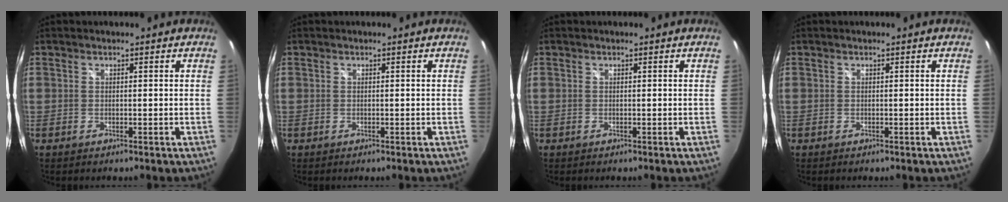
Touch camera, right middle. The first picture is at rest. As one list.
[{"total": 0.0}, {"total": 0.0}, {"total": 0.0}]